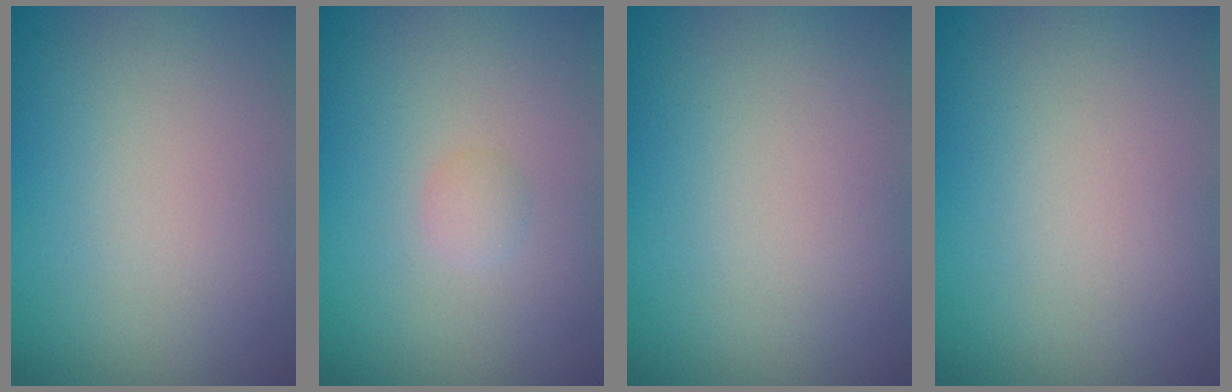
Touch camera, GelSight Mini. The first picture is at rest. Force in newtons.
{"total": 0.9, "press": 0.9, "slide": 0.0}
{"total": 0.0}
{"total": 0.0}